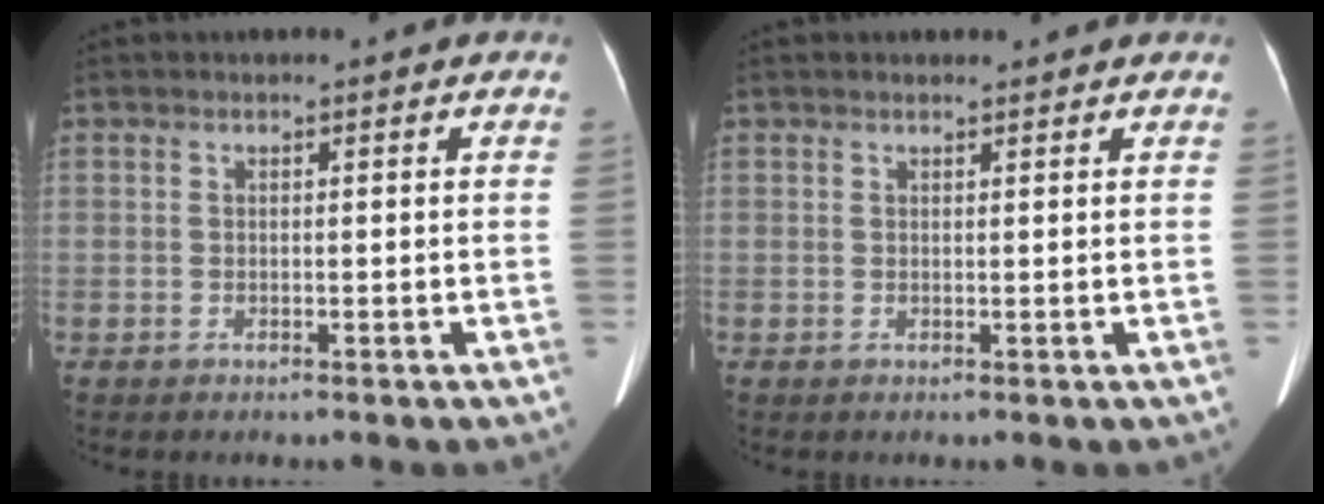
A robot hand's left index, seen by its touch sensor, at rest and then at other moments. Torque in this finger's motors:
{"motor_torque": [-0.49, 0.33, -0.45, -0.14]}